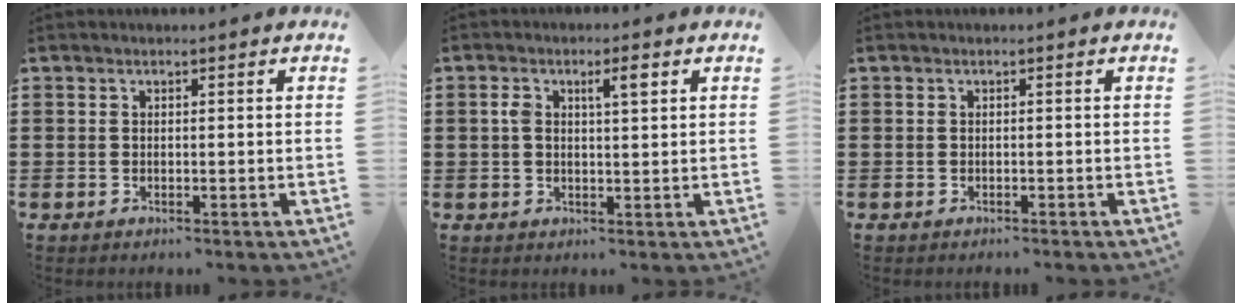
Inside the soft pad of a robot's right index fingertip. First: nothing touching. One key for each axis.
{"total": 3.5, "fx": 1.2, "fy": 1.0, "fz": 3.1, "tx": -0.048, "ty": 0.001, "tz": 0.014}
{"total": 0.0}